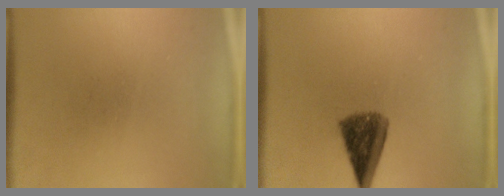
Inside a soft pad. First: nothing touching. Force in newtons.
{"total": 7.3}